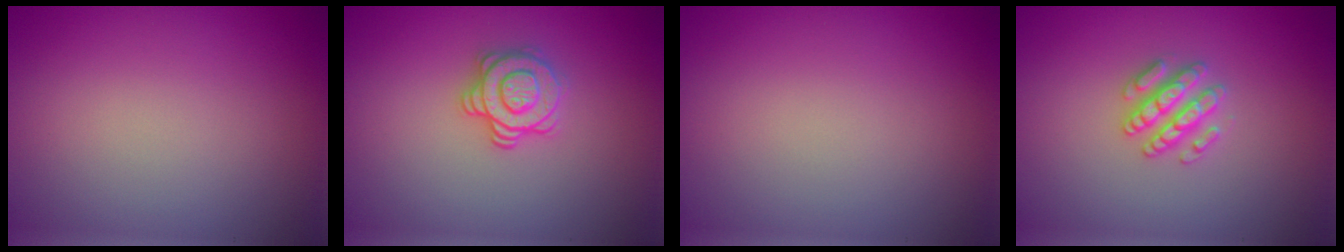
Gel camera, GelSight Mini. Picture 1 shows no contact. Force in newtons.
{"total": 2.8, "press": 2.7, "slide": 0.9}
{"total": 0.0}
{"total": 2.6, "press": 2.5, "slide": 0.4}